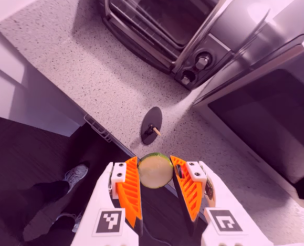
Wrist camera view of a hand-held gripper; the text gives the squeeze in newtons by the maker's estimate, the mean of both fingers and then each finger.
{"total": 9.9, "left": 10.2, "right": 9.7}